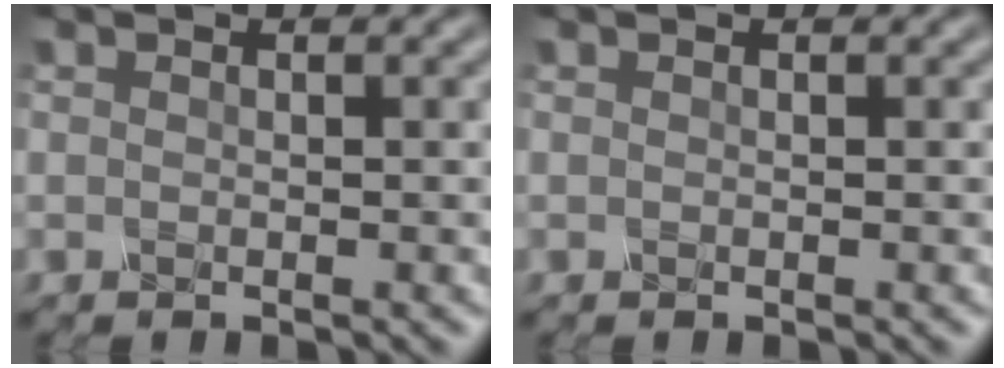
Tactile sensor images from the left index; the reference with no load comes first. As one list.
[{"total": 0.0}]